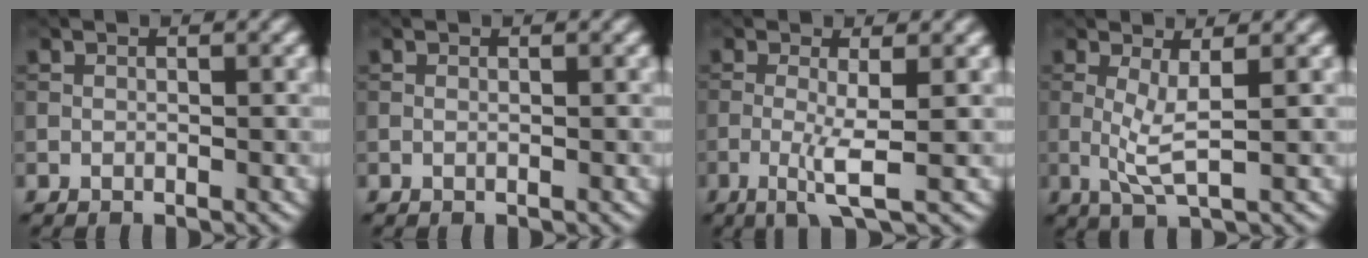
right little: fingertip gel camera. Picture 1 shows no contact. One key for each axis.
{"total": 0.0}
{"total": 2.8, "fx": -0.5, "fy": 0.1, "fz": 2.8, "tx": -0.050, "ty": 0.001, "tz": -0.019}
{"total": 2.6, "fx": 0.7, "fy": 0.2, "fz": 2.5, "tx": -0.055, "ty": -0.007, "tz": 0.014}